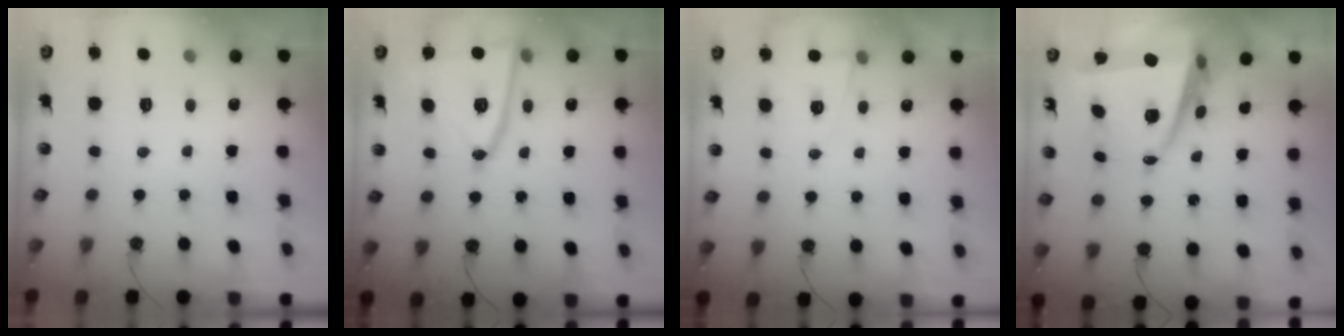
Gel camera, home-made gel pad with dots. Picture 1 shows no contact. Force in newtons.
{"total": 16.7, "press": 16.7, "slide": 1.1}
{"total": 5.3, "press": 2.8, "slide": 4.5}
{"total": 10.1, "press": 9.3, "slide": 3.9}